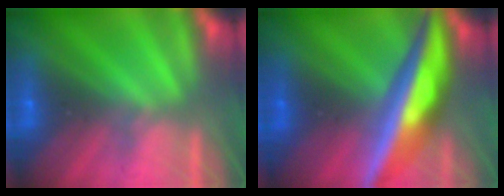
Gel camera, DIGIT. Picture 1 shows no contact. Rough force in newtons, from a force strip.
{"total": 5.6}